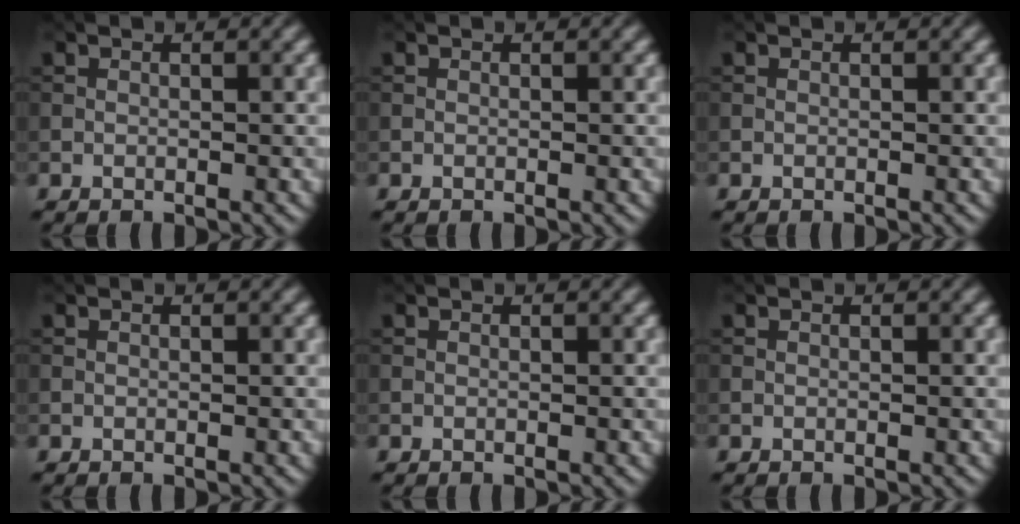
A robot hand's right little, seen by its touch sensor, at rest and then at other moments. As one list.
[{"total": 0.0}, {"total": 0.0}, {"total": 0.0}, {"total": 0.0}, {"total": 0.0}]